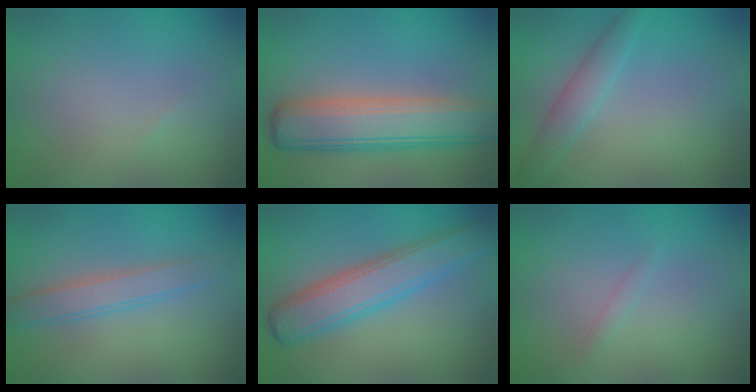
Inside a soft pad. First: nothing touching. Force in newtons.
{"total": 7.0, "press": 7.0, "slide": 0.6}
{"total": 2.4, "press": 2.4, "slide": 0.0}
{"total": 2.8, "press": 2.7, "slide": 0.1}
{"total": 5.5, "press": 5.5, "slide": 0.1}
{"total": 0.6, "press": 0.6, "slide": 0.0}